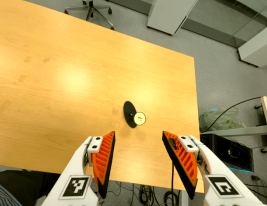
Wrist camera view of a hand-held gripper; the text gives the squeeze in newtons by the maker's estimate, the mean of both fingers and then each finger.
{"total": 0.0}